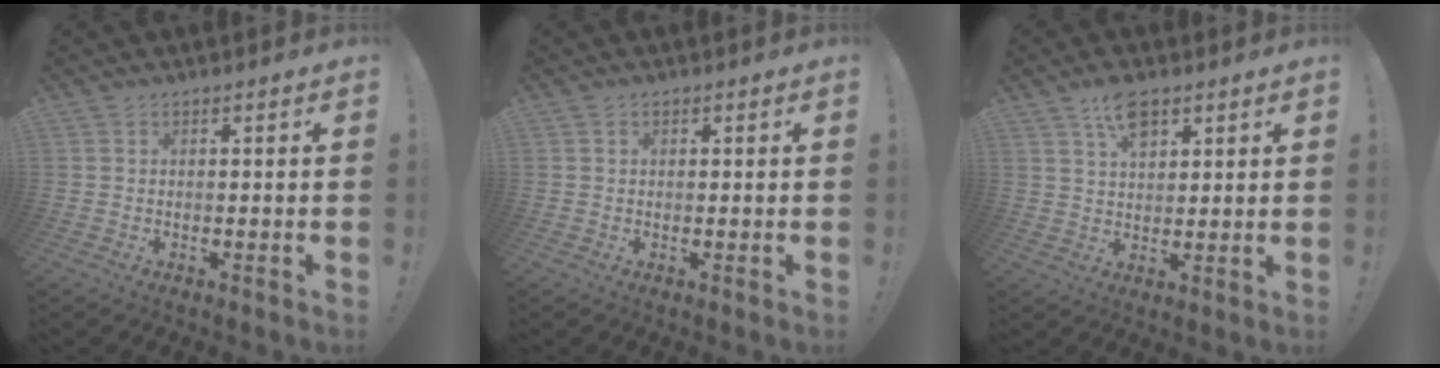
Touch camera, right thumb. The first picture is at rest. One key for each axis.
{"total": 0.7, "fx": 0.3, "fy": 0.6, "fz": 0.2, "tx": -0.005, "ty": 0.003, "tz": 0.005}
{"total": 8.1, "fx": 4.9, "fy": 4.0, "fz": 5.1, "tx": -0.080, "ty": -0.014, "tz": 0.087}